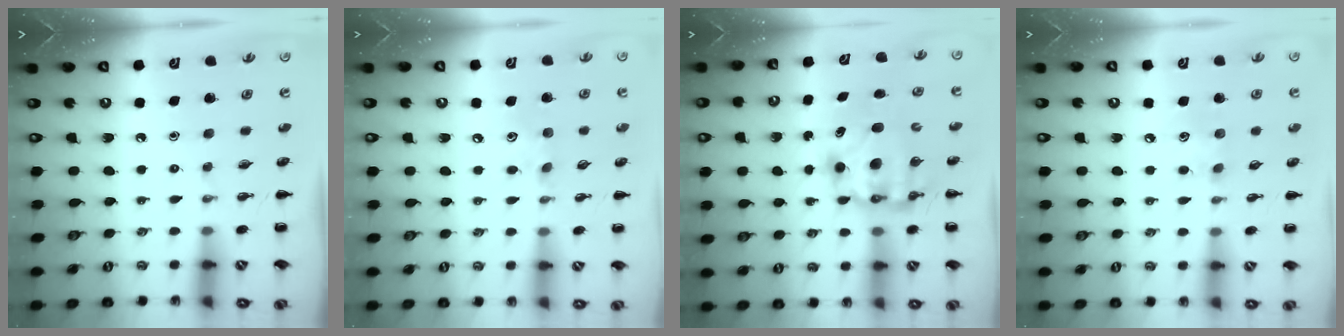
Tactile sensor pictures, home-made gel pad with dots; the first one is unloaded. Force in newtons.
{"total": 7.8, "press": 7.7, "slide": 1.1}
{"total": 7.3, "press": 7.0, "slide": 2.1}
{"total": 6.3, "press": 6.2, "slide": 1.1}